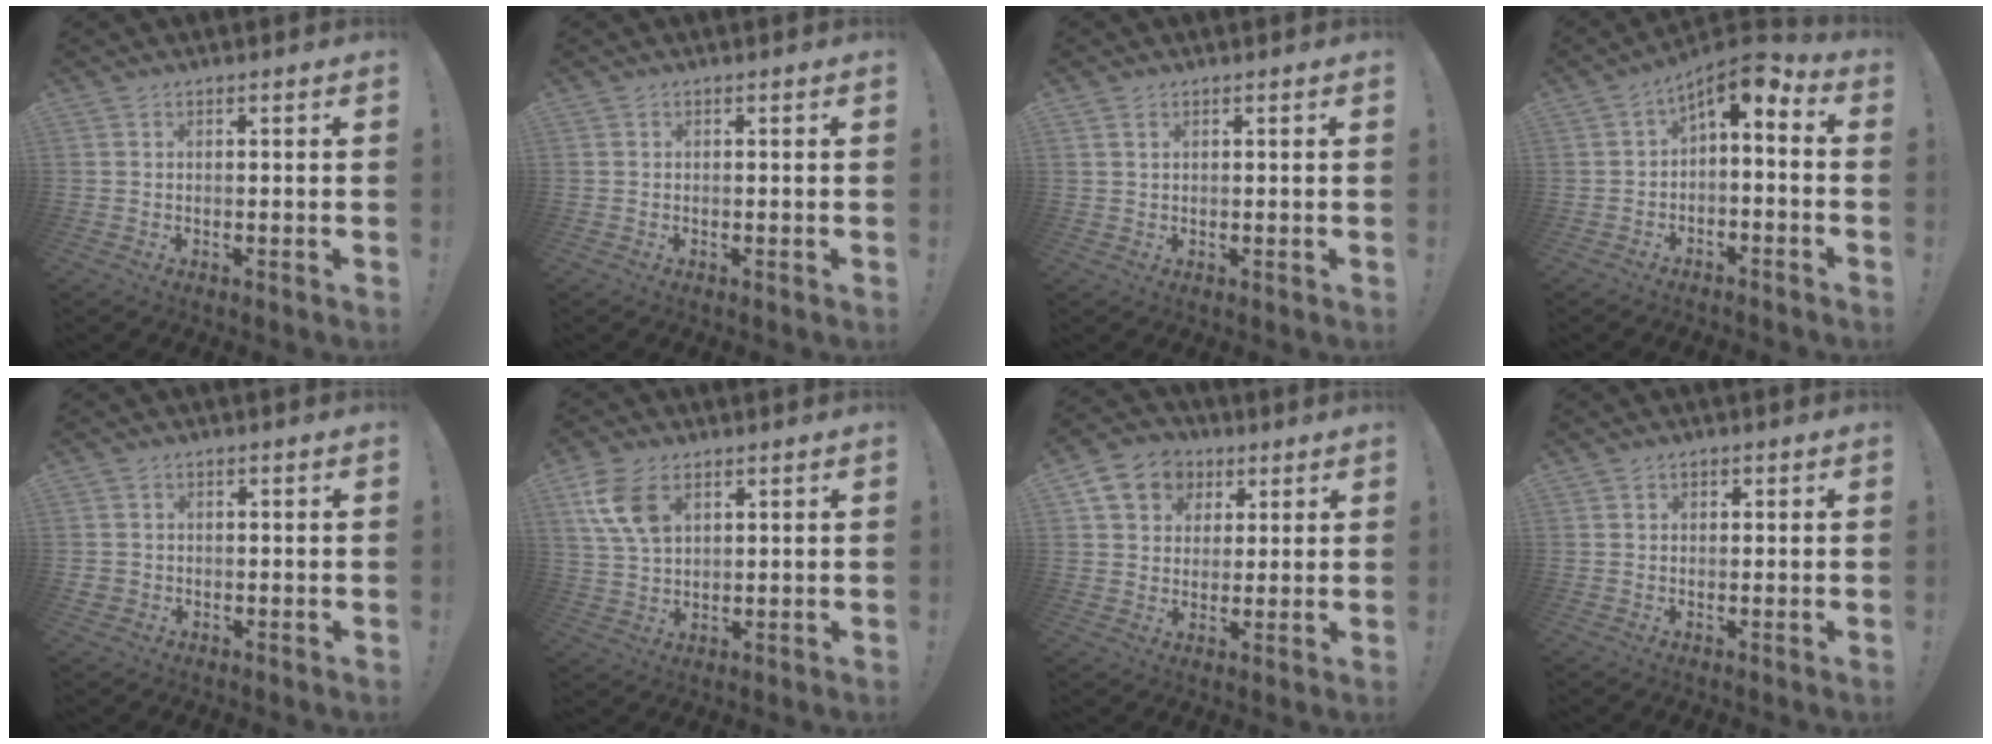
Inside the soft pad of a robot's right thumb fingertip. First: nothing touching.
{"total": 0.0}
{"total": 1.4, "force": [0.8, 0.9, 0.8], "torque": [-0.010, -0.001, 0.014]}
{"total": 5.7, "force": [0.7, 2.0, 5.3], "torque": [-0.076, -0.009, 0.011]}
{"total": 1.9, "force": [-0.3, 1.7, 0.6], "torque": [-0.016, 0.004, -0.004]}
{"total": 10.7, "force": [4.7, 6.6, 7.0], "torque": [-0.138, -0.008, 0.092]}
{"total": 10.9, "force": [4.5, 9.2, 3.9], "torque": [-0.050, -0.019, 0.091]}
{"total": 0.9, "force": [0.1, 0.9, 0.3], "torque": [-0.003, 0.002, 0.000]}